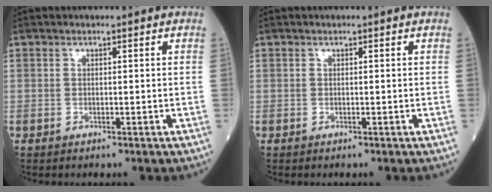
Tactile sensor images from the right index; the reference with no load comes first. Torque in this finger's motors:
{"motor_torque": [0.00, 0.00, 0.00, 0.00]}